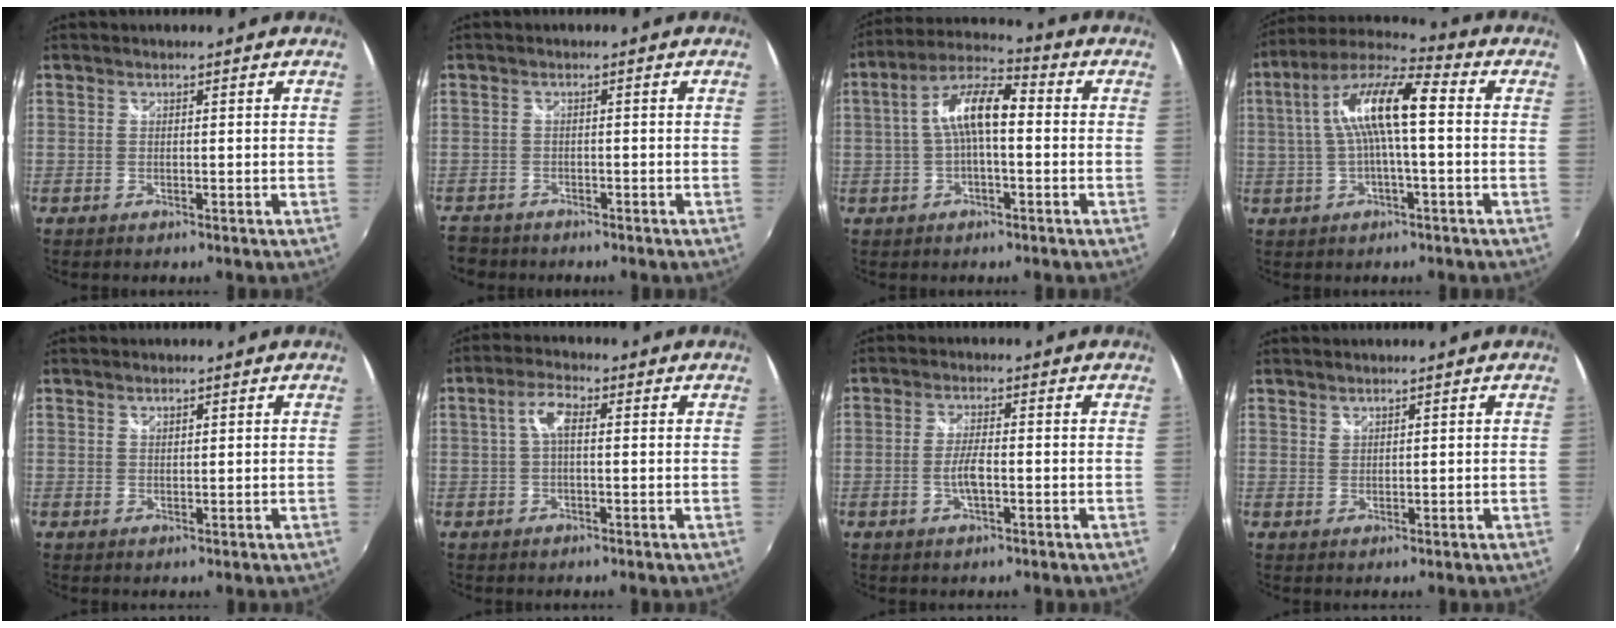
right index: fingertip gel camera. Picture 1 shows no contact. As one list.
[{"total": 4.5, "force": [-3.5, 2.7, 0.5], "torque": [-0.031, -0.005, -0.068]}, {"total": 9.7, "force": [0.0, 3.4, 9.0], "torque": [-0.178, 0.025, -0.003]}, {"total": 13.3, "force": [1.1, 3.0, 12.9], "torque": [-0.245, 0.025, 0.013]}, {"total": 1.1, "force": [0.8, 0.5, 0.5], "torque": [-0.005, 0.001, 0.014]}, {"total": 4.4, "force": [0.5, 1.8, 4.0], "torque": [-0.079, 0.013, 0.010]}, {"total": 3.8, "force": [-1.1, 1.1, 3.5], "torque": [-0.072, -0.003, -0.020]}, {"total": 1.2, "force": [1.2, 0.4, 0.1], "torque": [0.002, 0.002, 0.022]}]